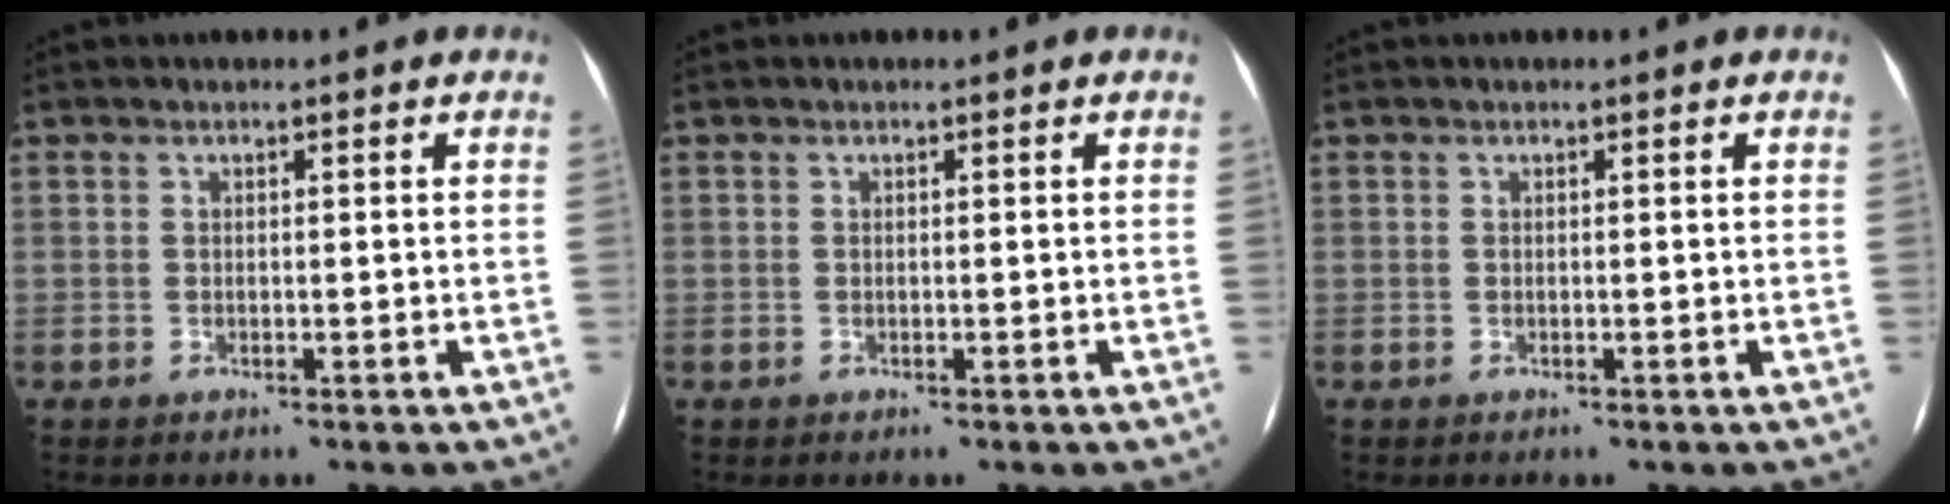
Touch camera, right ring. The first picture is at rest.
{"total": 0.0}
{"total": 0.0}